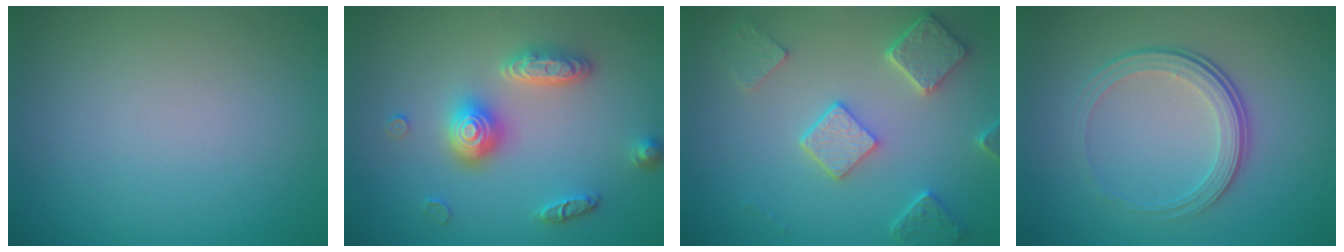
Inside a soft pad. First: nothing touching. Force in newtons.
{"total": 3.9, "press": 3.5, "slide": 1.8}
{"total": 5.0, "press": 4.0, "slide": 3.0}
{"total": 4.1, "press": 2.7, "slide": 3.0}